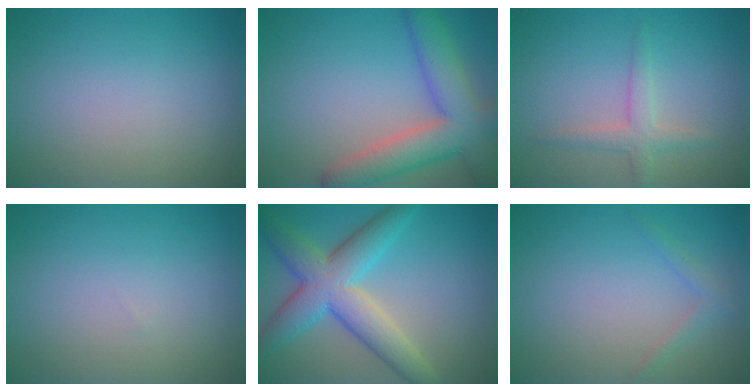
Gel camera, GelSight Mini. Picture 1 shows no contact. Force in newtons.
{"total": 7.5, "press": 7.5, "slide": 0.4}
{"total": 2.2, "press": 2.2, "slide": 0.1}
{"total": 0.0}
{"total": 7.5, "press": 7.5, "slide": 0.2}
{"total": 1.2, "press": 1.2, "slide": 0.1}